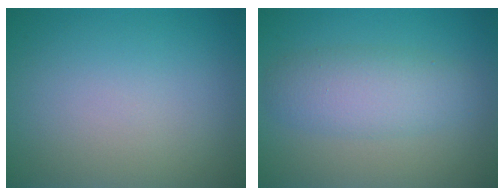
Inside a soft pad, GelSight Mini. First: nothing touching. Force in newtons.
{"total": 3.9, "press": 3.9, "slide": 0.0}